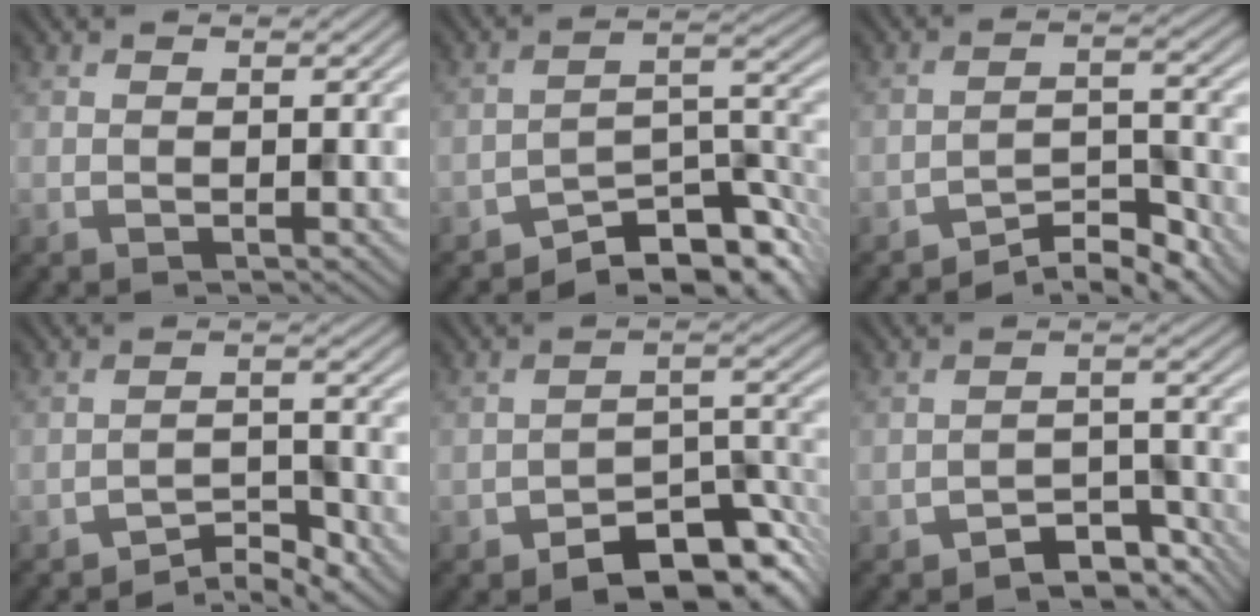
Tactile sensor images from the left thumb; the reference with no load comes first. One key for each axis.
{"total": 9.8, "fx": -8.0, "fy": 2.9, "fz": 4.9, "tx": -0.056, "ty": 0.003, "tz": -0.142}
{"total": 5.1, "fx": -4.5, "fy": 1.2, "fz": 2.2, "tx": -0.029, "ty": 0.009, "tz": -0.080}
{"total": 3.9, "fx": -3.4, "fy": 0.9, "fz": 1.6, "tx": -0.022, "ty": 0.006, "tz": -0.064}
{"total": 8.0, "fx": -5.6, "fy": 3.6, "fz": 4.5, "tx": -0.052, "ty": -0.001, "tz": -0.097}
{"total": 4.8, "fx": -3.9, "fy": 1.9, "fz": 2.0, "tx": -0.024, "ty": 0.001, "tz": -0.063}